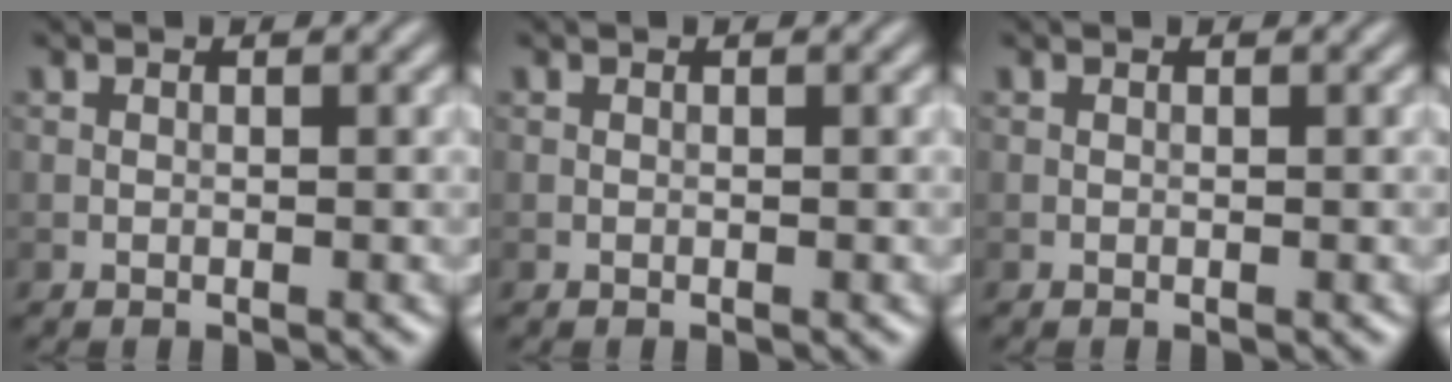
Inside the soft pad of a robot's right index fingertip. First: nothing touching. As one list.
[{"total": 0.0}, {"total": 0.0}]